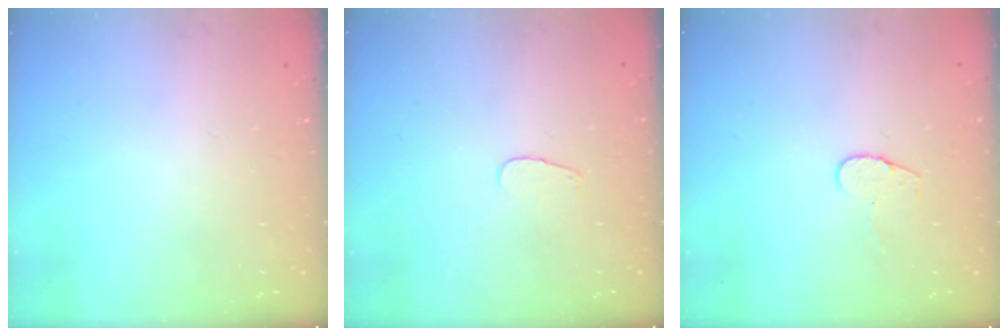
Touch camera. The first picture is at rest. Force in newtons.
{"total": 3.4, "press": 3.4, "slide": 0.4}
{"total": 5.6, "press": 5.6, "slide": 0.4}